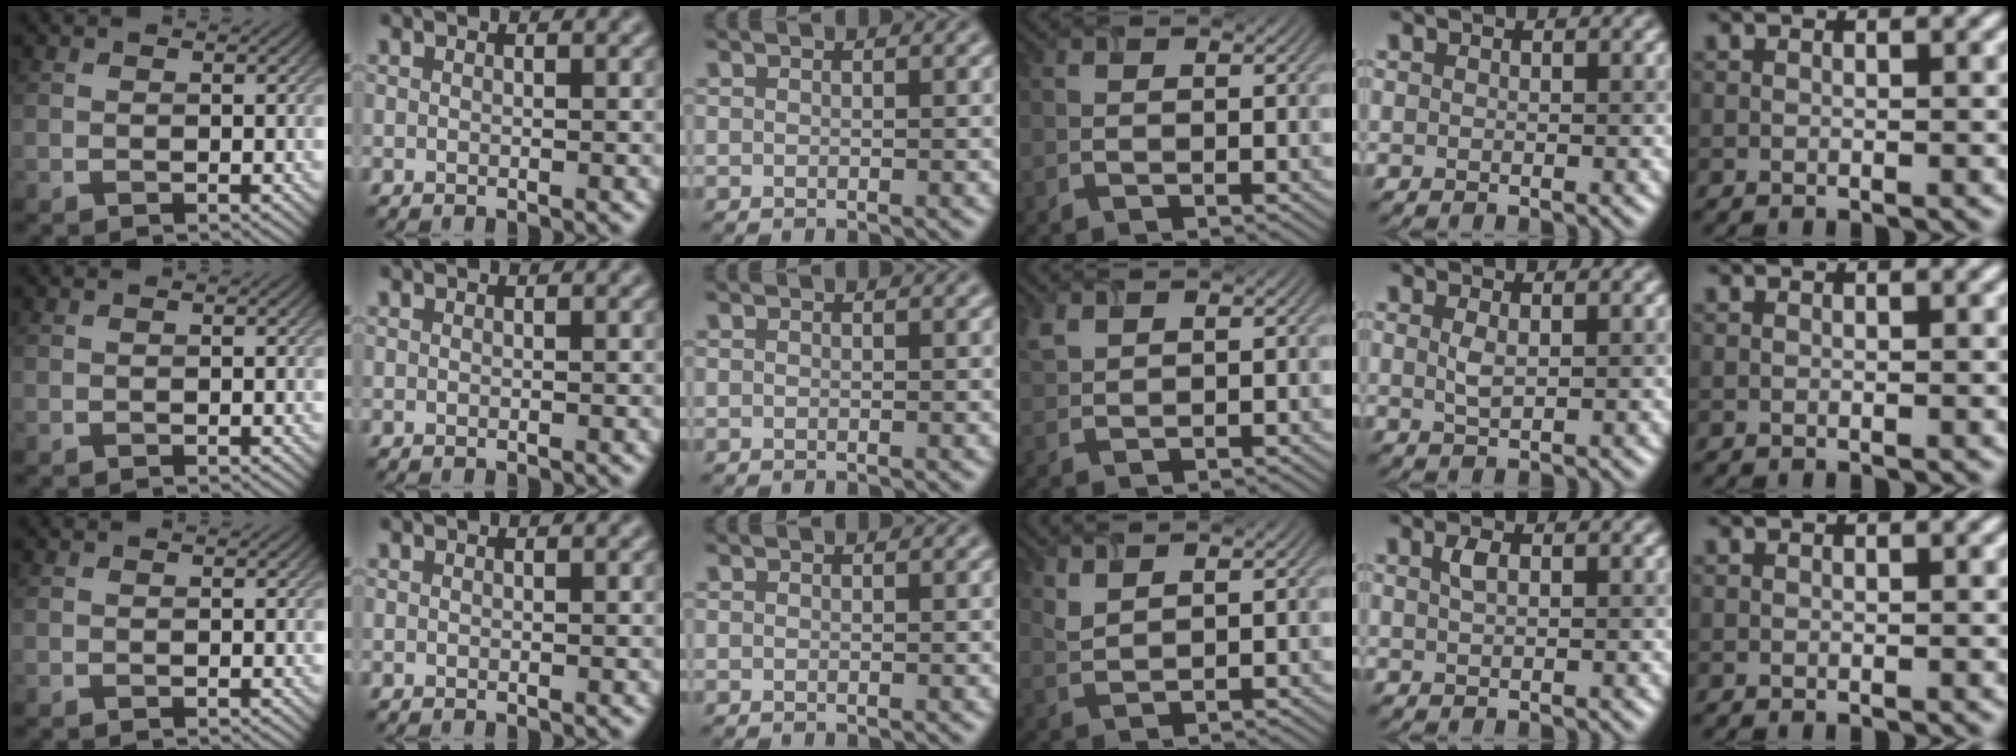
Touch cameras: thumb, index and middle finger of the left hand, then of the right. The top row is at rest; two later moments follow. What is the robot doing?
{"motion": "insert", "object": "airpods case & airpods"}